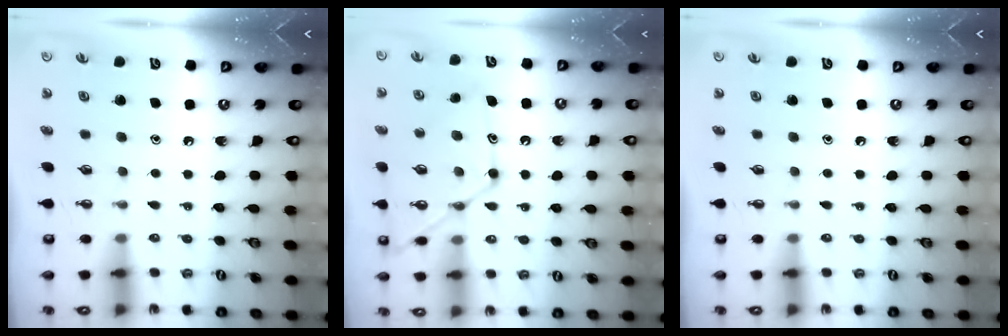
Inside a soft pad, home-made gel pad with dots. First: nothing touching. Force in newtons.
{"total": 17.1, "press": 17.0, "slide": 1.4}
{"total": 0.0}